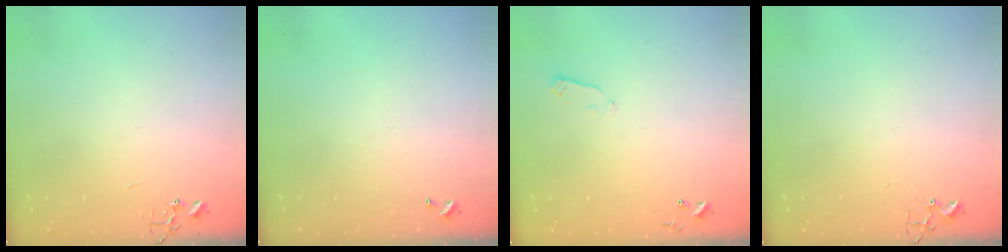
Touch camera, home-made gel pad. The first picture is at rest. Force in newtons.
{"total": 0.0}
{"total": 2.7, "press": 2.6, "slide": 0.4}
{"total": 1.8, "press": 1.8, "slide": 0.2}